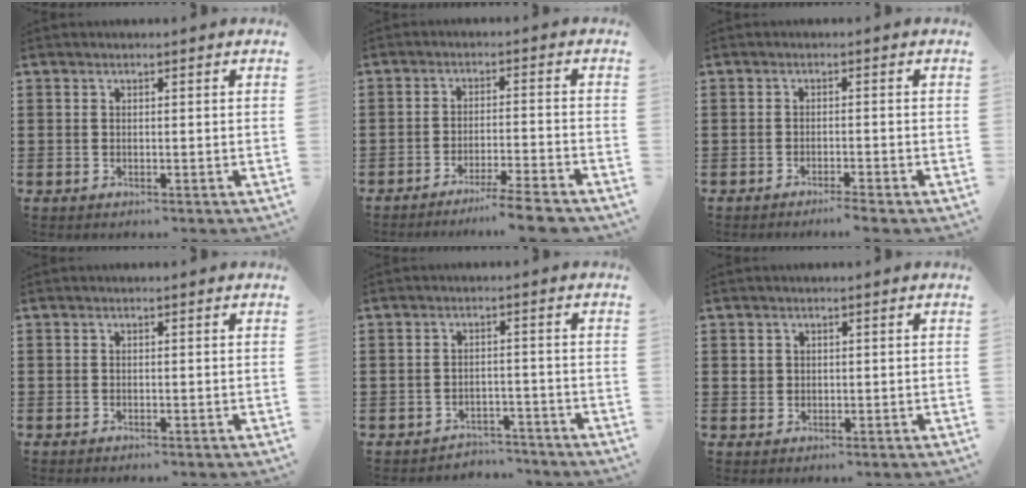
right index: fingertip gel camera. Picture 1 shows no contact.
{"total": 4.8, "force": [-4.4, -0.6, 2.0], "torque": [-0.032, -0.012, -0.084]}
{"total": 1.6, "force": [-1.4, -0.2, 0.6], "torque": [-0.011, 0.000, -0.028]}
{"total": 0.0}
{"total": 3.2, "force": [-3.1, 0.6, -0.1], "torque": [-0.007, 0.000, -0.066]}
{"total": 1.3, "force": [0.4, 1.2, 0.3], "torque": [-0.009, 0.006, 0.007]}